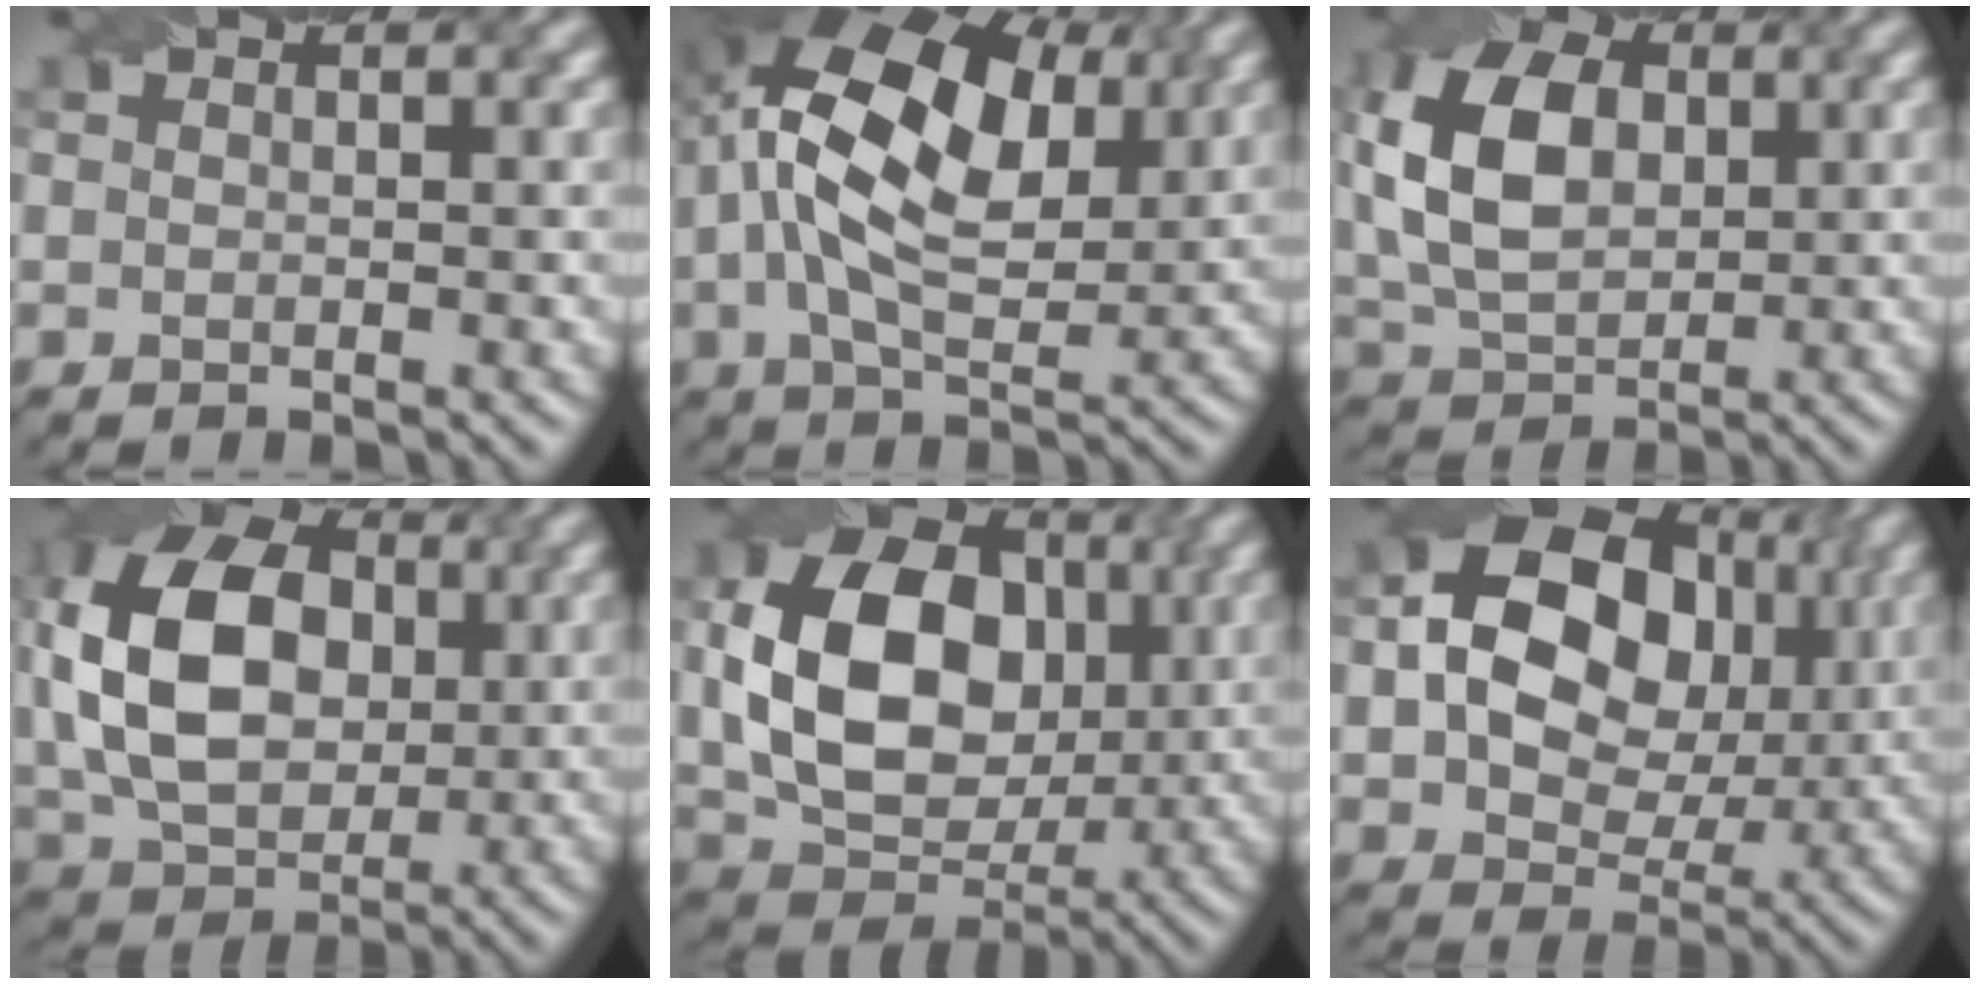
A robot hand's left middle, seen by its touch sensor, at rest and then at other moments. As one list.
[{"total": 15.0, "force": [4.1, 8.6, 11.7], "torque": [-0.192, 0.022, 0.065]}, {"total": 10.0, "force": [1.8, 6.6, 7.4], "torque": [-0.171, 0.017, 0.028]}, {"total": 13.5, "force": [1.6, 9.4, 9.6], "torque": [-0.211, 0.014, 0.029]}, {"total": 12.1, "force": [1.1, 8.9, 8.2], "torque": [-0.159, 0.001, 0.026]}, {"total": 13.4, "force": [2.2, 9.6, 9.1], "torque": [-0.150, 0.016, 0.033]}]